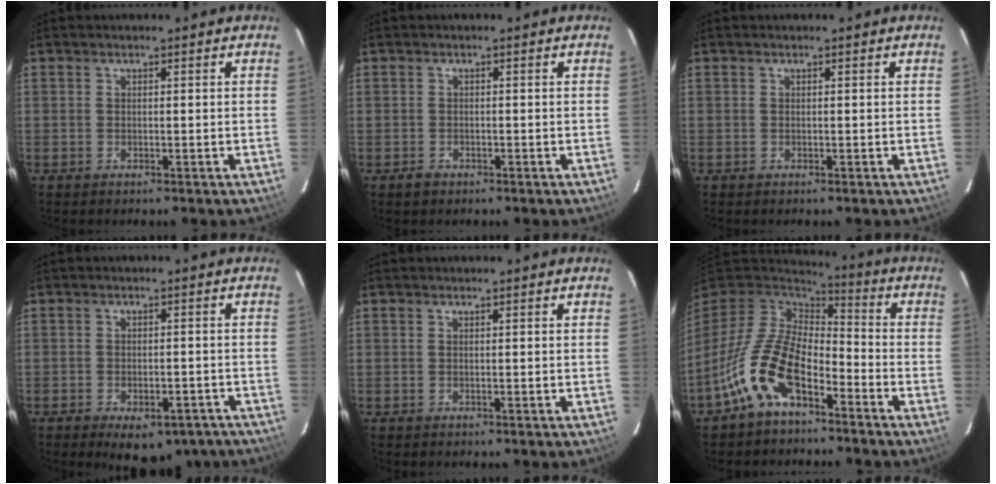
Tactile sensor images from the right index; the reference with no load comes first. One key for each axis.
{"total": 1.6, "fx": -1.0, "fy": 1.3, "fz": 0.3, "tx": -0.007, "ty": 0.003, "tz": -0.014}
{"total": 0.0}
{"total": 11.9, "fx": -8.5, "fy": 5.6, "fz": 6.1, "tx": -0.102, "ty": 0.002, "tz": -0.097}
{"total": 0.0}
{"total": 14.7, "fx": -7.8, "fy": 7.6, "fz": 9.9, "tx": -0.207, "ty": -0.002, "tz": -0.150}